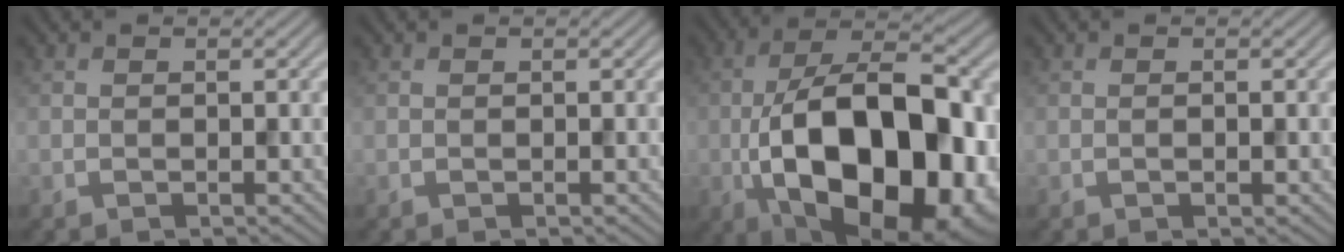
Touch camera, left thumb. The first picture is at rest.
{"total": 0.0}
{"total": 19.6, "force": [-5.2, 9.8, 16.2], "torque": [-0.276, -0.006, -0.086]}
{"total": 0.6, "force": [-0.2, 0.1, 0.5], "torque": [-0.009, -0.001, -0.003]}